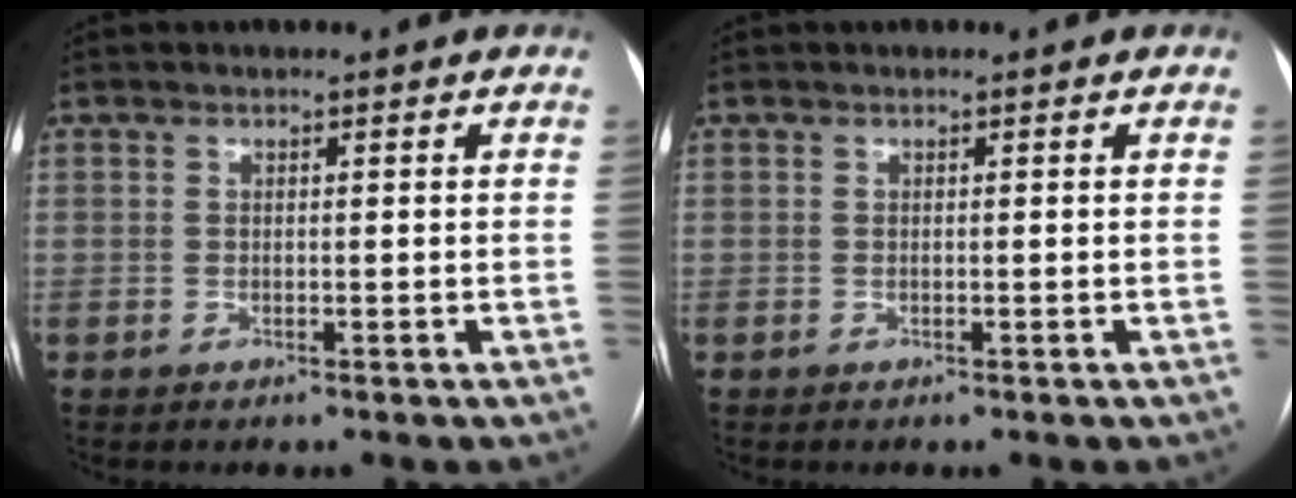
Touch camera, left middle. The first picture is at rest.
{"total": 0.0}